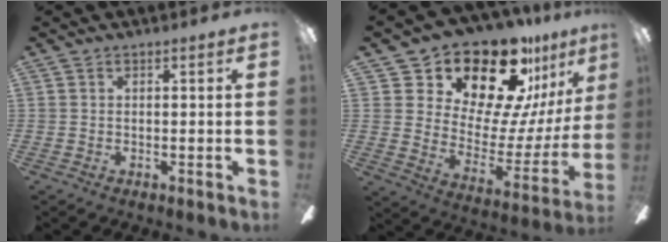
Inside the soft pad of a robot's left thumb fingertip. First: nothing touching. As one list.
[{"total": 23.8, "force": [19.5, 8.7, 10.5], "torque": [-0.155, -0.149, 0.339]}]